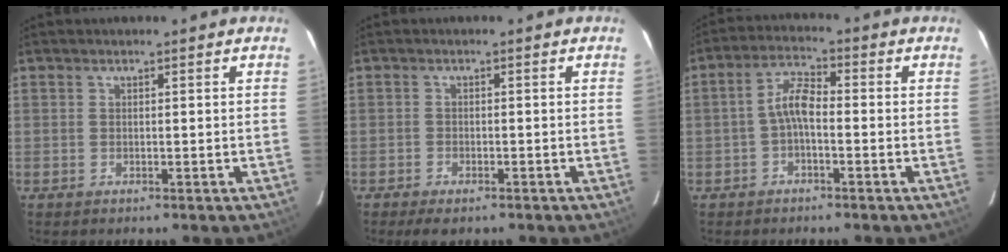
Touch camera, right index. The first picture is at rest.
{"total": 3.7, "force": [-2.9, 1.4, 1.8], "torque": [-0.049, -0.012, -0.049]}
{"total": 4.6, "force": [-1.4, 1.7, 4.0], "torque": [-0.084, 0.017, -0.031]}